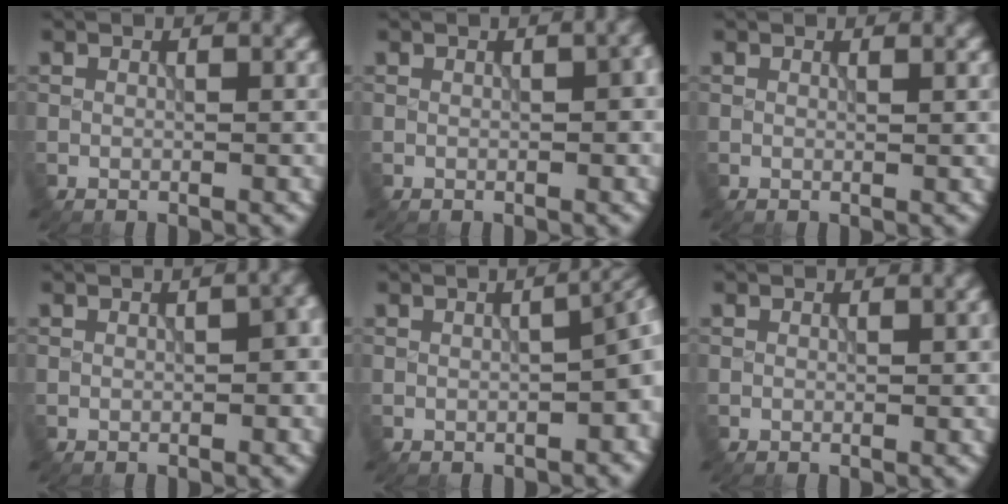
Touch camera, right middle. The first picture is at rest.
{"total": 2.3, "force": [-0.1, 1.0, 2.1], "torque": [-0.021, 0.001, 0.009]}
{"total": 0.5, "force": [0.5, -0.1, 0.2], "torque": [0.000, 0.002, 0.006]}
{"total": 3.7, "force": [-0.2, 1.7, 3.3], "torque": [-0.026, 0.001, 0.008]}
{"total": 6.3, "force": [-0.8, 2.4, 5.8], "torque": [-0.048, -0.006, -0.006]}
{"total": 0.6, "force": [0.0, 0.2, 0.6], "torque": [-0.007, 0.000, 0.003]}